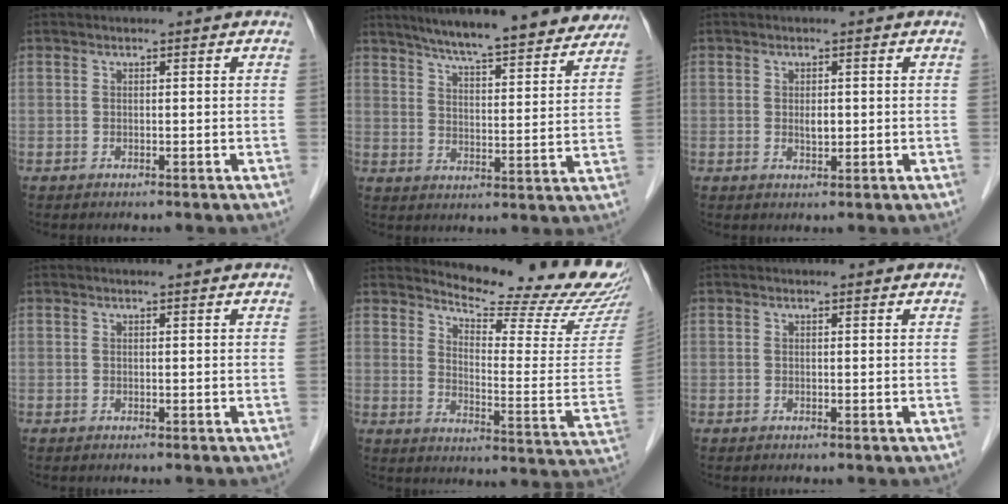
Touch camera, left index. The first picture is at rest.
{"total": 19.6, "force": [17.1, 2.6, 9.3], "torque": [-0.133, 0.009, 0.229]}
{"total": 1.7, "force": [0.1, 0.8, 1.5], "torque": [-0.026, -0.002, 0.002]}
{"total": 1.3, "force": [1.3, 0.0, 0.3], "torque": [-0.016, 0.007, 0.014]}
{"total": 20.2, "force": [19.2, 1.1, 6.3], "torque": [-0.099, -0.119, 0.229]}
{"total": 1.3, "force": [1.2, 0.3, 0.1], "torque": [-0.013, 0.004, 0.011]}